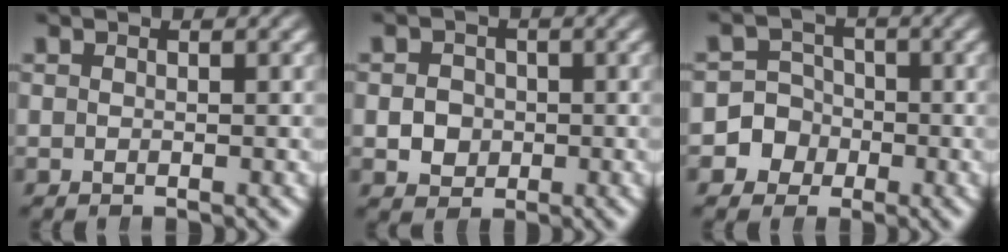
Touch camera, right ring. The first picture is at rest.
{"total": 2.3, "force": [-0.2, 2.2, 0.6], "torque": [-0.014, -0.010, 0.000]}
{"total": 7.0, "force": [-2.0, 6.6, 1.6], "torque": [-0.059, -0.020, -0.039]}